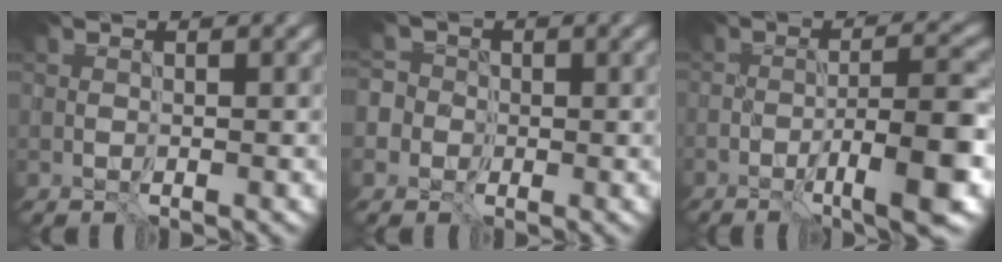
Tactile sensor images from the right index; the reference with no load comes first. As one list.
[{"total": 6.1, "force": [-0.8, 5.8, 1.7], "torque": [-0.024, 0.021, -0.060]}, {"total": 7.2, "force": [-3.5, 1.3, 6.2], "torque": [-0.075, 0.009, -0.052]}]